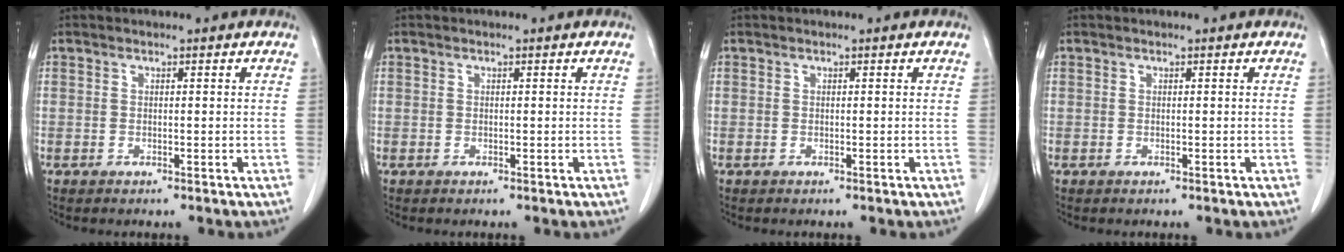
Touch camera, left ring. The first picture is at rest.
{"total": 0.0}
{"total": 0.0}
{"total": 0.0}